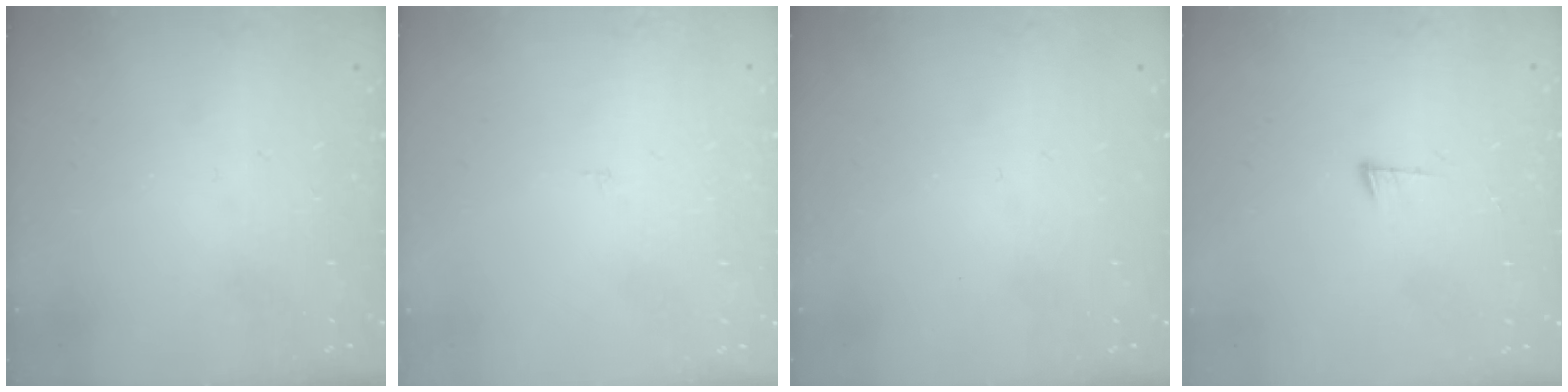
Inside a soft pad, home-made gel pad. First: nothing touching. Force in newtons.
{"total": 1.6, "press": 1.6, "slide": 0.1}
{"total": 0.0}
{"total": 3.6, "press": 3.5, "slide": 0.5}